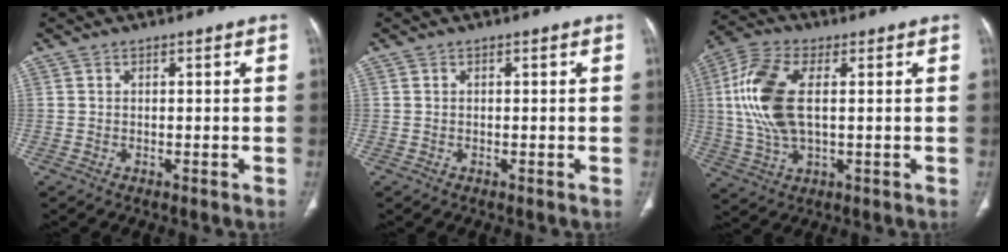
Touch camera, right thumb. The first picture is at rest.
{"total": 0.0}
{"total": 13.5, "force": [1.7, 6.8, 11.6], "torque": [-0.262, 0.006, 0.033]}